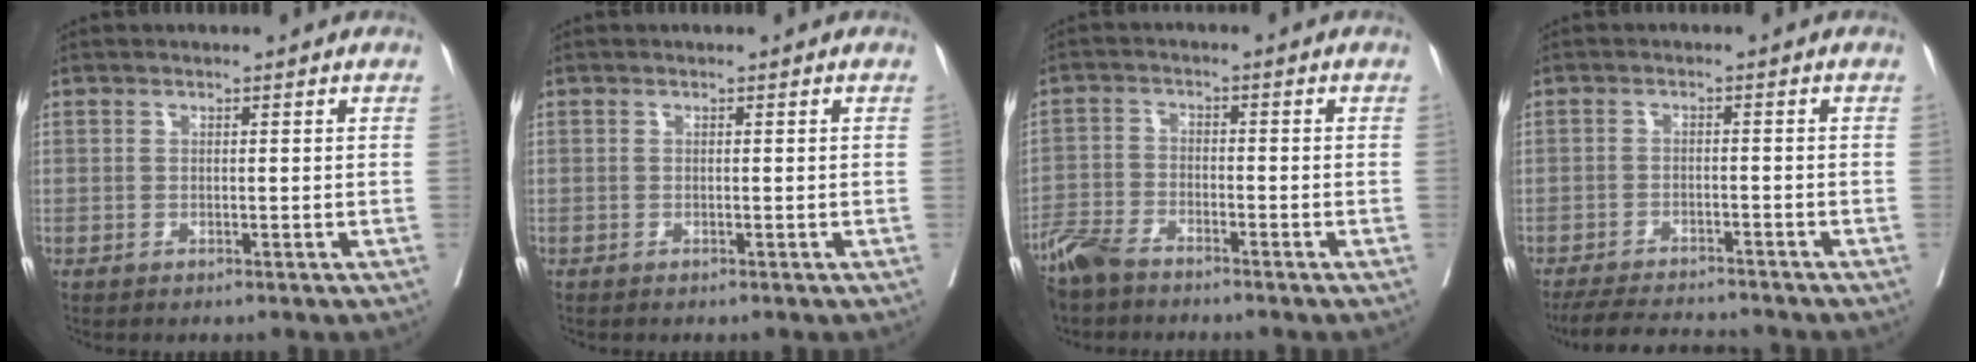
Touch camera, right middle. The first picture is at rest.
{"total": 0.0}
{"total": 5.5, "force": [-4.7, 1.5, 2.4], "torque": [-0.053, -0.011, -0.093]}
{"total": 8.5, "force": [-8.0, 1.0, 2.5], "torque": [-0.041, -0.009, -0.123]}